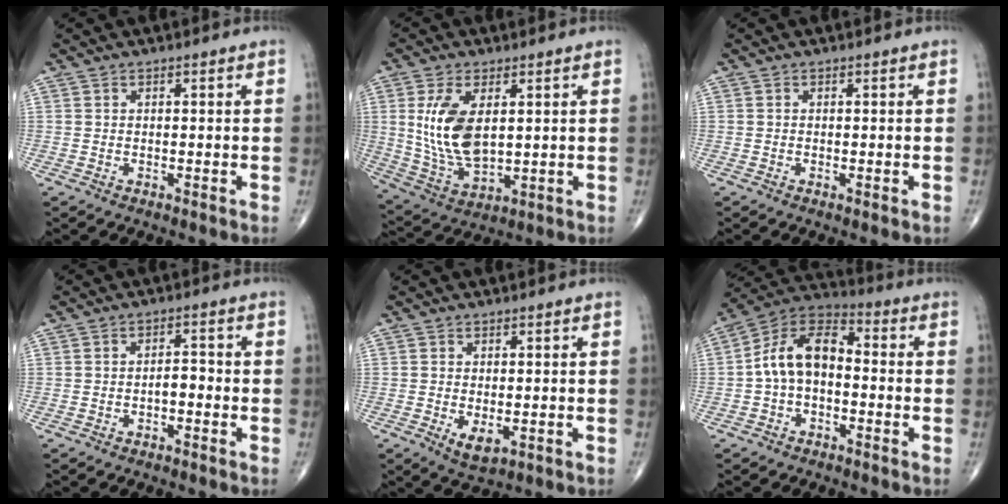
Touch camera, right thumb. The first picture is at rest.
{"total": 12.5, "force": [2.5, 6.5, 10.3], "torque": [-0.201, -0.018, 0.061]}
{"total": 0.8, "force": [-0.2, 0.1, 0.8], "torque": [-0.015, -0.003, -0.002]}
{"total": 2.3, "force": [-0.9, 1.1, 1.8], "torque": [-0.018, 0.014, -0.018]}
{"total": 3.5, "force": [-0.7, 1.7, 3.0], "torque": [-0.049, -0.010, -0.004]}
{"total": 11.1, "force": [-1.0, 6.8, 8.6], "torque": [-0.146, 0.040, -0.034]}